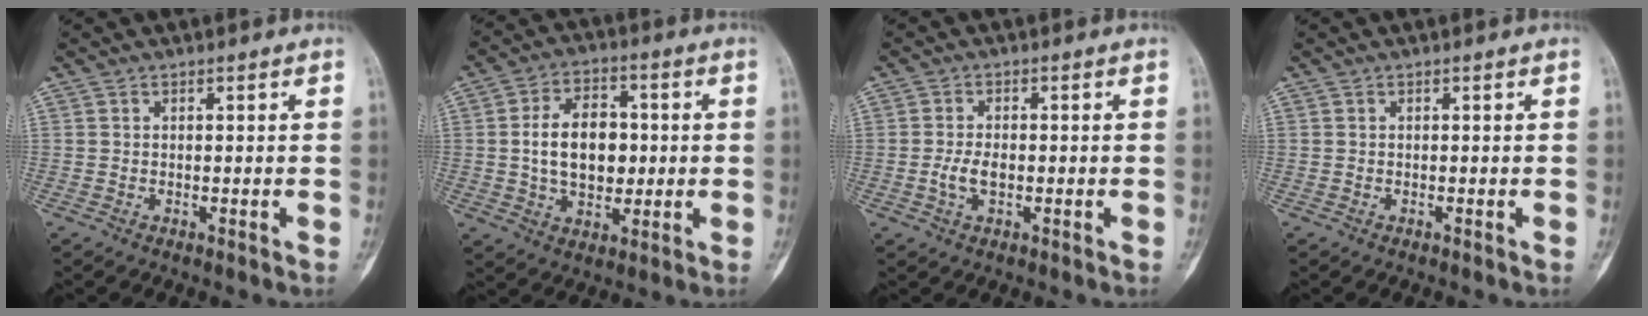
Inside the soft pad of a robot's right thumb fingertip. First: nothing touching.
{"total": 11.9, "force": [0.4, 8.0, 8.9], "torque": [-0.121, 0.010, 0.008]}
{"total": 3.6, "force": [-0.7, 1.9, 3.0], "torque": [-0.064, 0.006, -0.013]}
{"total": 0.0}